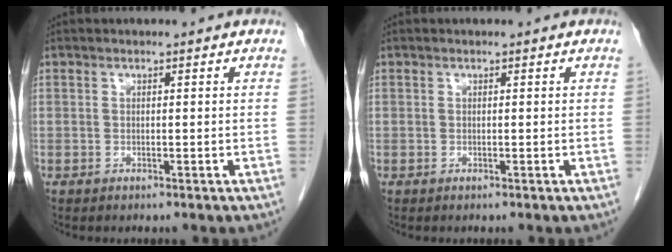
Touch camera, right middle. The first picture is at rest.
{"total": 0.0}